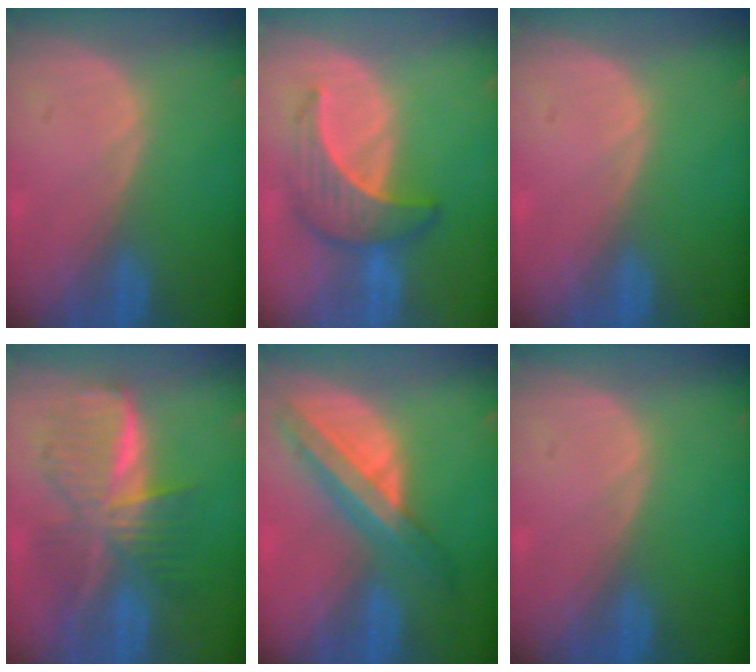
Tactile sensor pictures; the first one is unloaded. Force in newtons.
{"total": 6.5, "press": 6.4, "slide": 1.1}
{"total": 0.0}
{"total": 9.3, "press": 9.3, "slide": 0.7}
{"total": 8.2, "press": 6.9, "slide": 4.4}
{"total": 0.0}